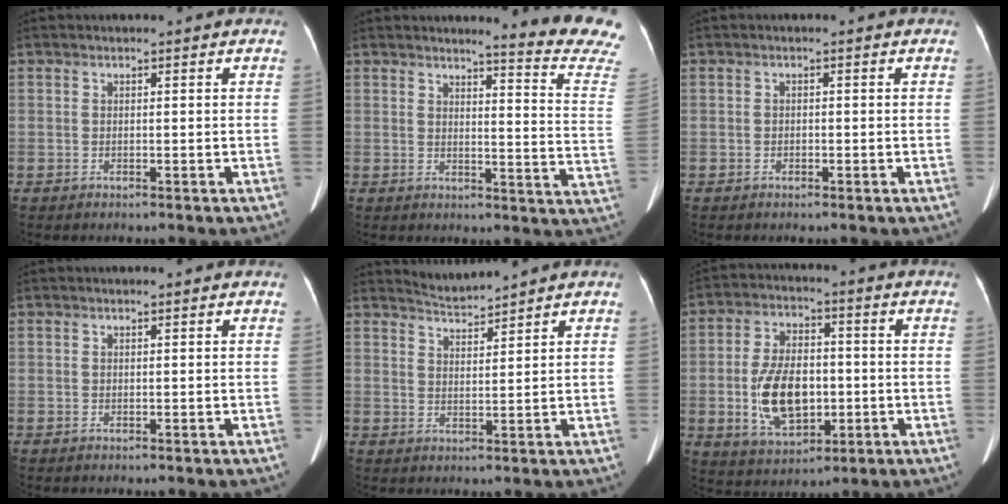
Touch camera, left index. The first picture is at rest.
{"total": 13.0, "force": [12.3, -2.0, 3.5], "torque": [-0.042, -0.119, 0.121]}
{"total": 0.7, "force": [-0.5, 0.5, 0.2], "torque": [-0.005, 0.002, -0.008]}
{"total": 0.0}
{"total": 3.1, "force": [2.9, -0.8, -0.5], "torque": [0.002, -0.001, 0.063]}
{"total": 11.5, "force": [-1.8, 6.5, 9.4], "torque": [-0.189, 0.006, -0.023]}